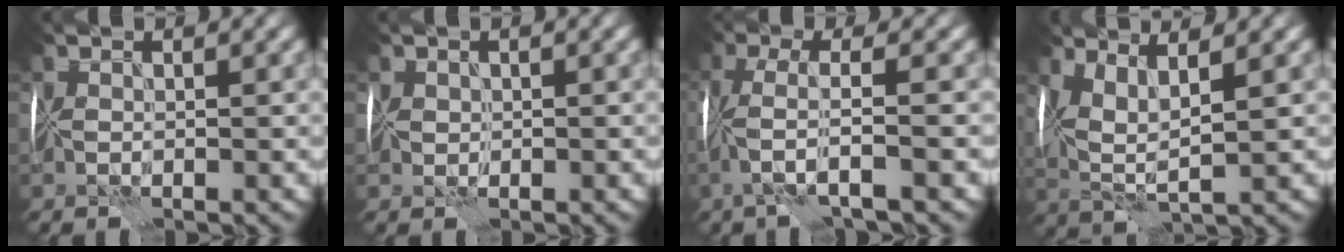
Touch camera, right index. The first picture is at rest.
{"total": 0.9, "force": [0.3, 0.8, 0.3], "torque": [-0.003, 0.004, 0.005]}
{"total": 3.4, "force": [-1.1, 0.3, 3.2], "torque": [-0.066, 0.011, -0.029]}
{"total": 4.8, "force": [1.9, 1.6, 4.0], "torque": [-0.094, -0.001, 0.039]}